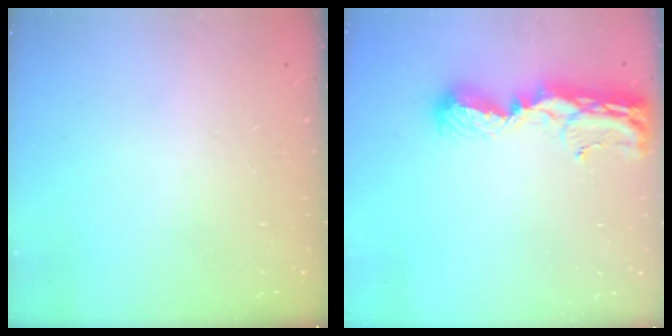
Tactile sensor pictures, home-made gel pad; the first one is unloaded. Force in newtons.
{"total": 10.1, "press": 10.0, "slide": 0.8}